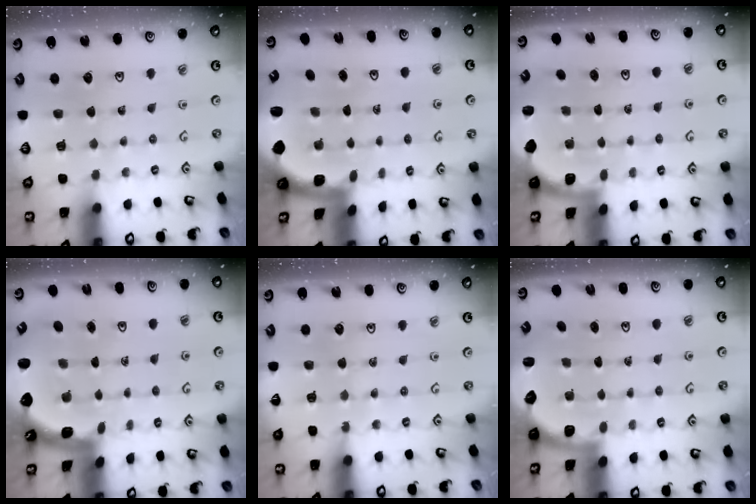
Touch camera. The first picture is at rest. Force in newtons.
{"total": 1.7, "press": 1.6, "slide": 0.3}
{"total": 1.7, "press": 1.7, "slide": 0.3}
{"total": 3.4, "press": 2.6, "slide": 2.3}
{"total": 6.5, "press": 6.4, "slide": 1.3}
{"total": 2.5, "press": 2.1, "slide": 1.3}